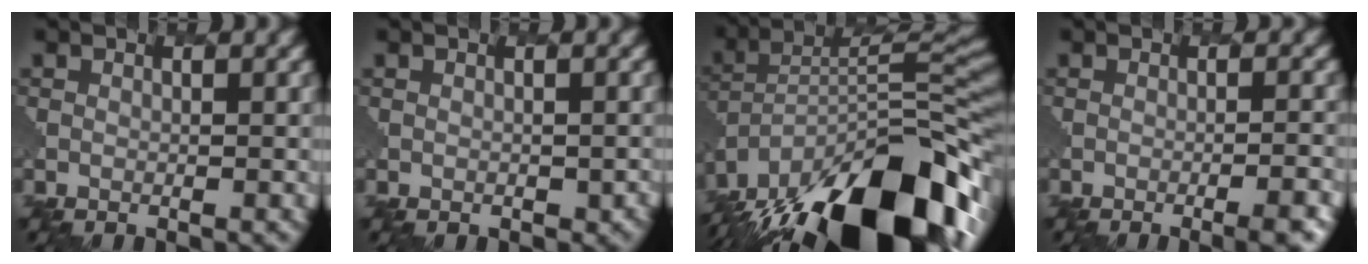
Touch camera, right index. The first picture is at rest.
{"total": 1.5, "force": [-0.8, 1.0, 0.8], "torque": [-0.010, 0.002, -0.007]}
{"total": 17.4, "force": [-12.1, 6.7, 10.6], "torque": [-0.174, 0.013, -0.205]}
{"total": 4.6, "force": [-3.0, 1.5, 3.2], "torque": [-0.023, 0.013, -0.034]}